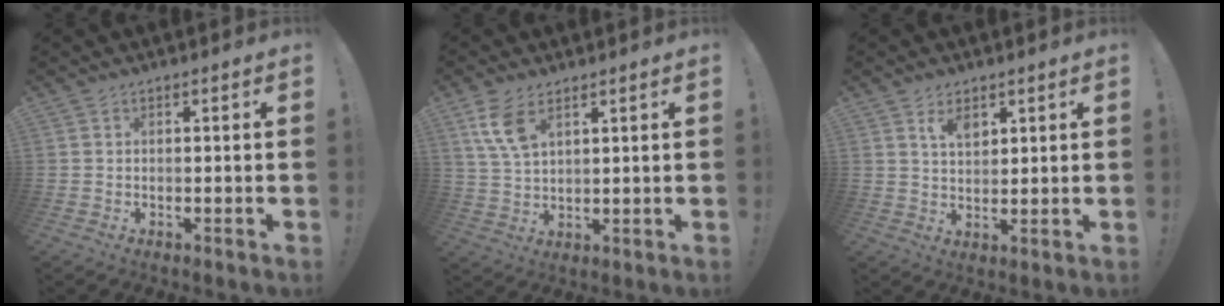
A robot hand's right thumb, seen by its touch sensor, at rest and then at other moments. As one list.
[{"total": 8.1, "force": [4.6, 4.1, 5.3], "torque": [-0.105, -0.016, 0.087]}, {"total": 3.6, "force": [1.9, 2.0, 2.3], "torque": [-0.034, -0.006, 0.031]}]